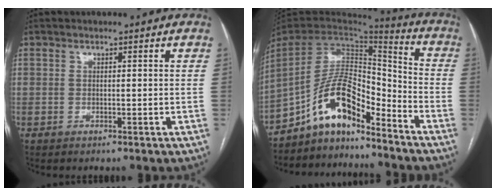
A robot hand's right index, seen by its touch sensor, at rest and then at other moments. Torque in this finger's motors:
{"motor_torque": [1.07, -0.80, 0.11, 0.01]}